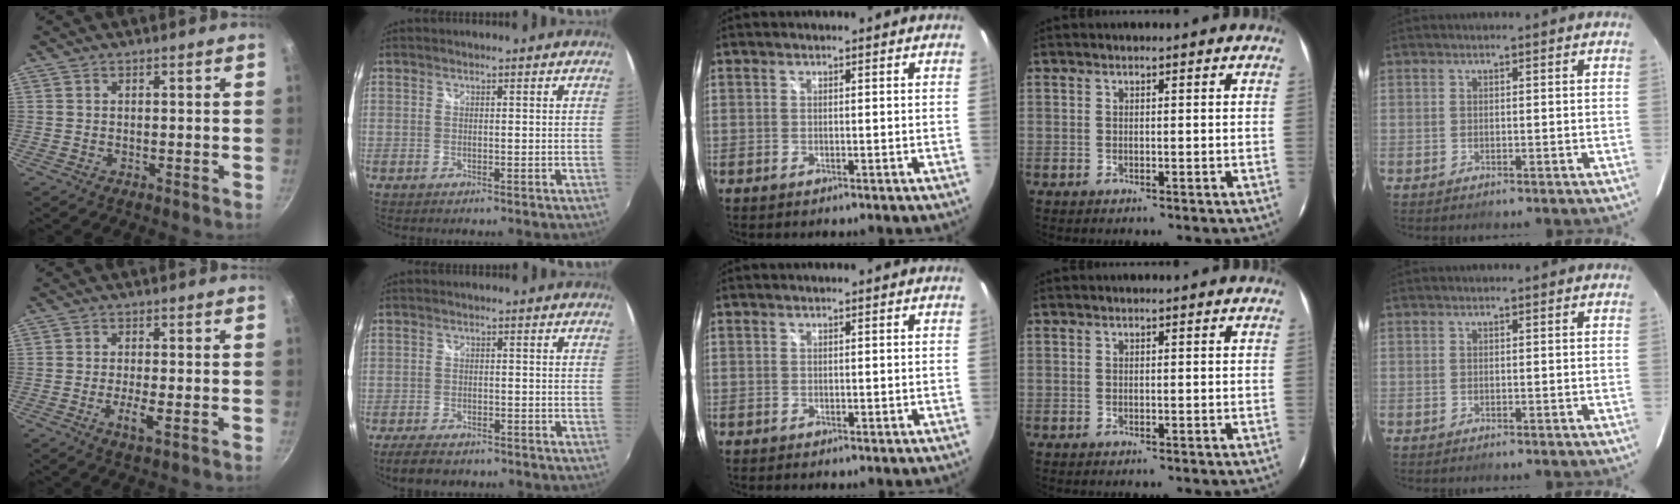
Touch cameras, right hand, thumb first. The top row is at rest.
{"thumb": {"total": 3.5, "force": [-1.1, 0.7, 3.2], "torque": [-0.065, 0.002, -0.023]}, "index": {"total": 5.9, "force": [-4.8, 2.3, 2.7], "torque": [-0.070, -0.014, -0.081]}}